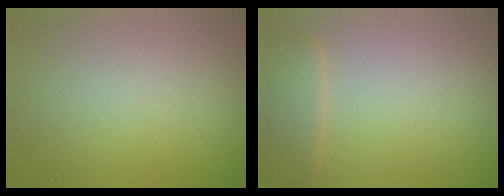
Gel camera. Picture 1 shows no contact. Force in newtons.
{"total": 2.4, "press": 1.7, "slide": 1.7}